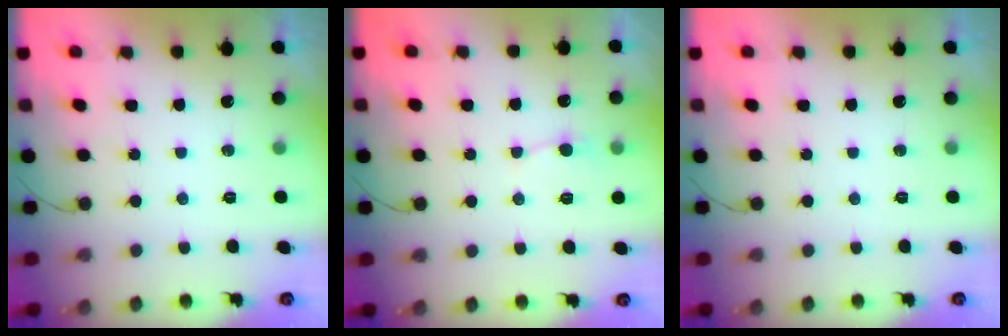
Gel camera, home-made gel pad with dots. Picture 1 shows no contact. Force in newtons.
{"total": 3.5, "press": 3.5, "slide": 0.4}
{"total": 0.0}